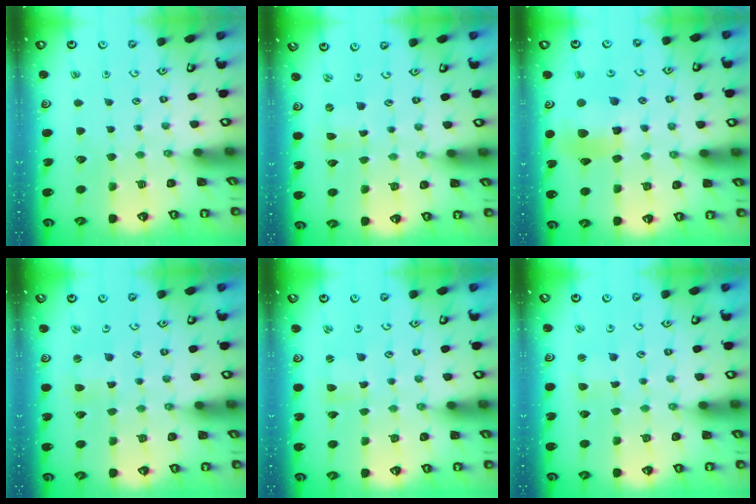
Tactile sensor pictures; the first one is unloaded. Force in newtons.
{"total": 0.0}
{"total": 11.2, "press": 11.1, "slide": 1.2}
{"total": 1.8, "press": 1.8, "slide": 0.3}
{"total": 1.6, "press": 1.6, "slide": 0.2}
{"total": 2.3, "press": 2.3, "slide": 0.4}